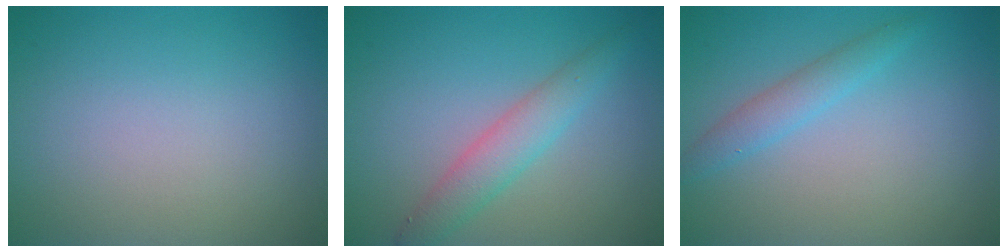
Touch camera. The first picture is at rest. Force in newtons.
{"total": 3.1, "press": 3.1, "slide": 0.1}
{"total": 2.0, "press": 2.0, "slide": 0.1}